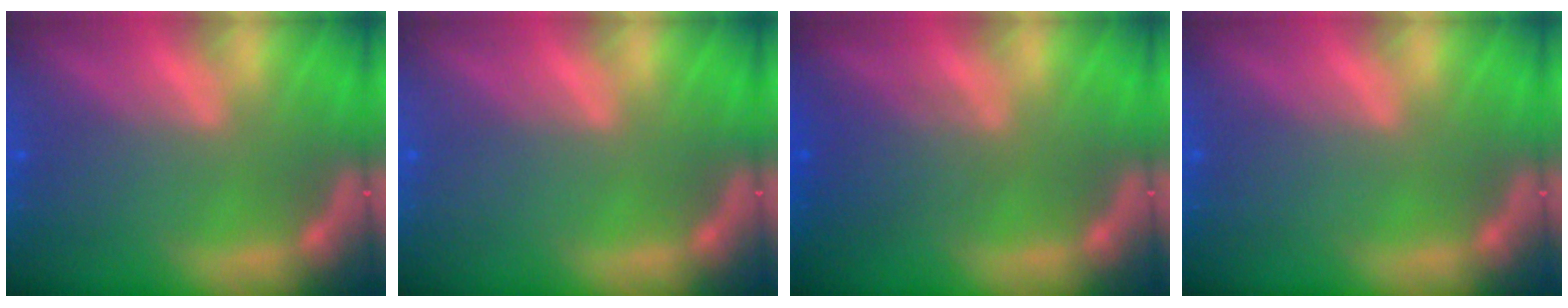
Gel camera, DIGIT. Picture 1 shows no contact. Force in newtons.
{"total": 0.0}
{"total": 3.0}
{"total": 0.0}